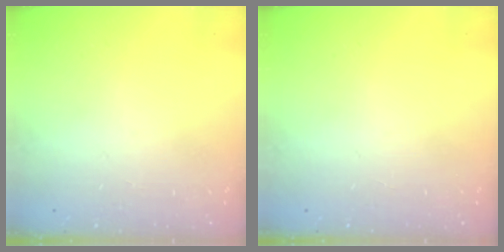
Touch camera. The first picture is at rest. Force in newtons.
{"total": 0.0}